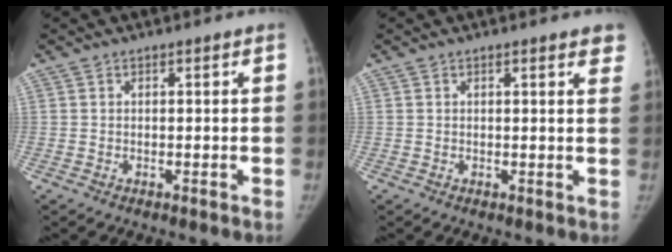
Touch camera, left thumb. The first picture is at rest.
{"total": 3.9, "force": [2.9, 1.0, 2.5], "torque": [-0.011, -0.004, 0.023]}